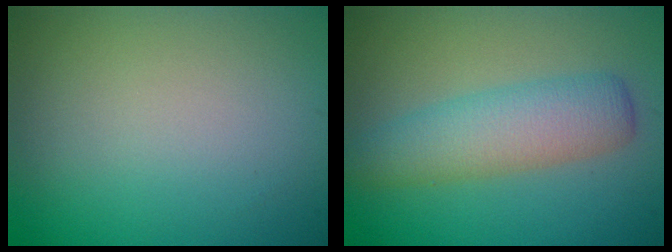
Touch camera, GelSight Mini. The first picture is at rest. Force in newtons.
{"total": 4.5, "press": 4.5, "slide": 0.1}